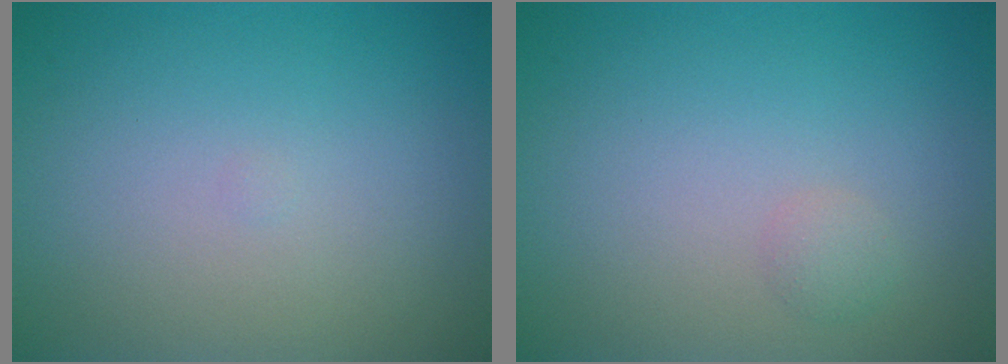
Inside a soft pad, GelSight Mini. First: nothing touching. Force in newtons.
{"total": 0.8, "press": 0.8, "slide": 0.0}